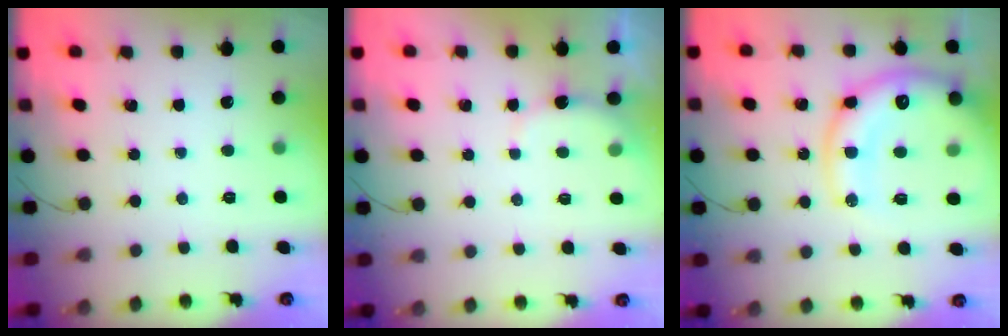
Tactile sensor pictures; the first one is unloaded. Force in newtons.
{"total": 3.4, "press": 3.3, "slide": 0.9}
{"total": 18.4, "press": 18.2, "slide": 2.7}